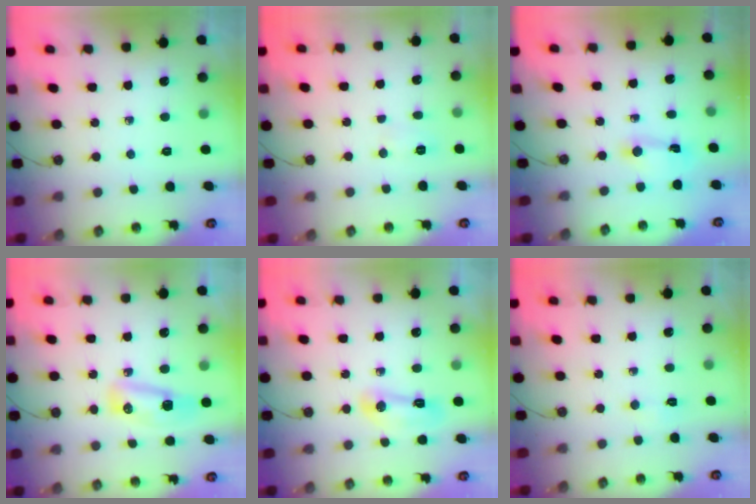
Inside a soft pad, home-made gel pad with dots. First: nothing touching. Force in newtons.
{"total": 3.8, "press": 3.7, "slide": 0.9}
{"total": 2.0, "press": 2.0, "slide": 0.4}
{"total": 8.4, "press": 8.4, "slide": 0.9}
{"total": 7.2, "press": 7.1, "slide": 0.9}
{"total": 2.8, "press": 2.8, "slide": 0.4}